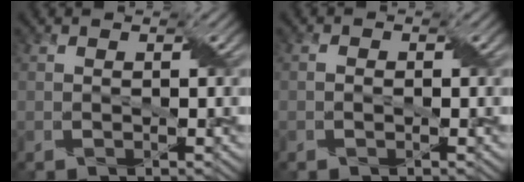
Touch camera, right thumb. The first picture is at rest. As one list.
[{"total": 0.8, "force": [-0.2, 0.6, 0.5], "torque": [-0.009, -0.001, -0.002]}]